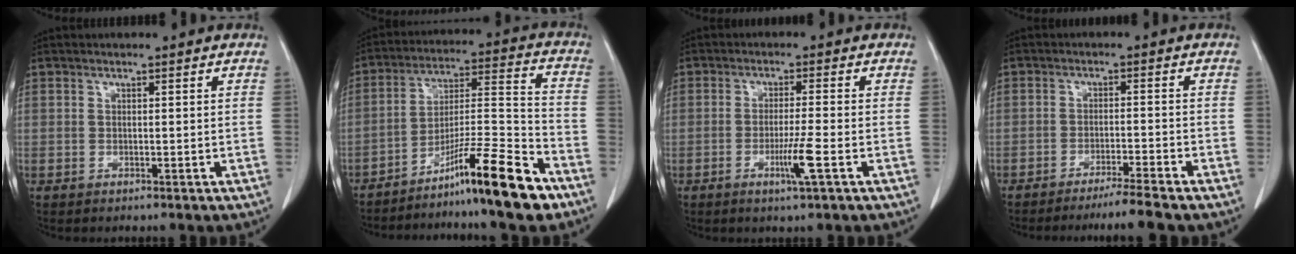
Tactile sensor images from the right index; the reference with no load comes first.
{"total": 14.9, "force": [-10.6, -0.5, 10.5], "torque": [-0.172, 0.001, -0.178]}
{"total": 4.8, "force": [-1.9, -0.6, 4.3], "torque": [-0.079, -0.010, -0.036]}
{"total": 5.4, "force": [-4.6, -1.6, 2.4], "torque": [-0.032, -0.017, -0.078]}